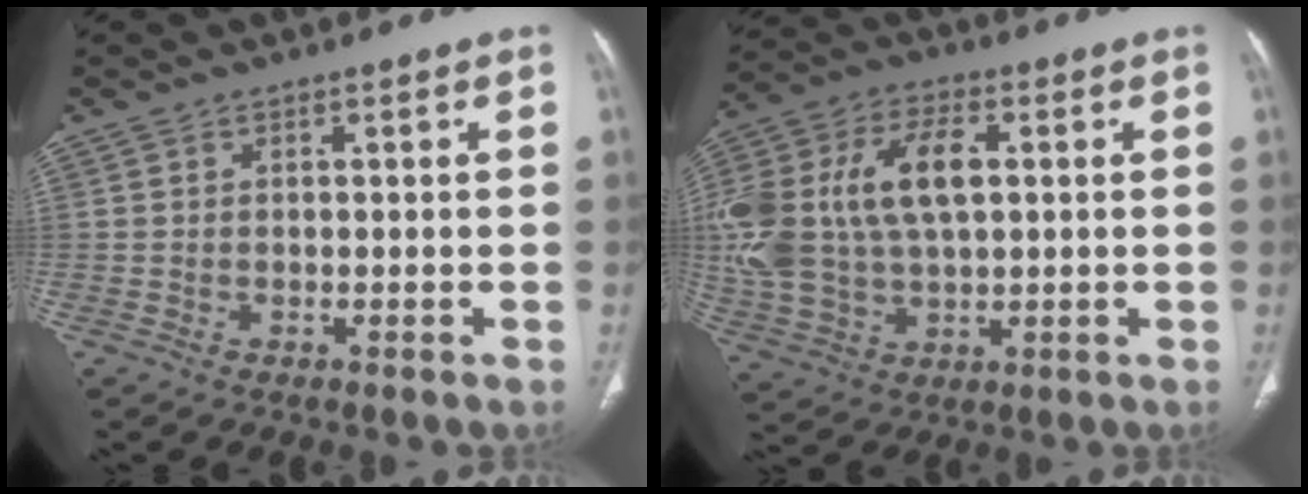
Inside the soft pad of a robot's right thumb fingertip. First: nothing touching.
{"total": 22.9, "force": [3.2, 13.6, 18.2], "torque": [-0.412, 0.014, 0.062]}